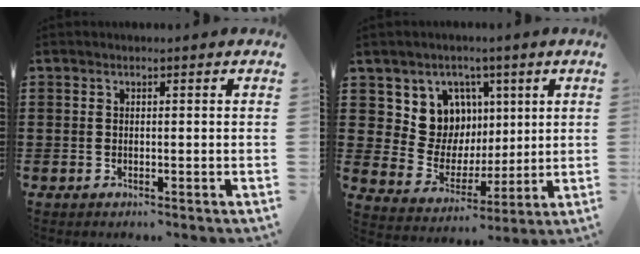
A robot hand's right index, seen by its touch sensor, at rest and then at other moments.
{"total": 8.9, "force": [3.3, 8.1, 1.8], "torque": [-0.069, -0.027, 0.066]}